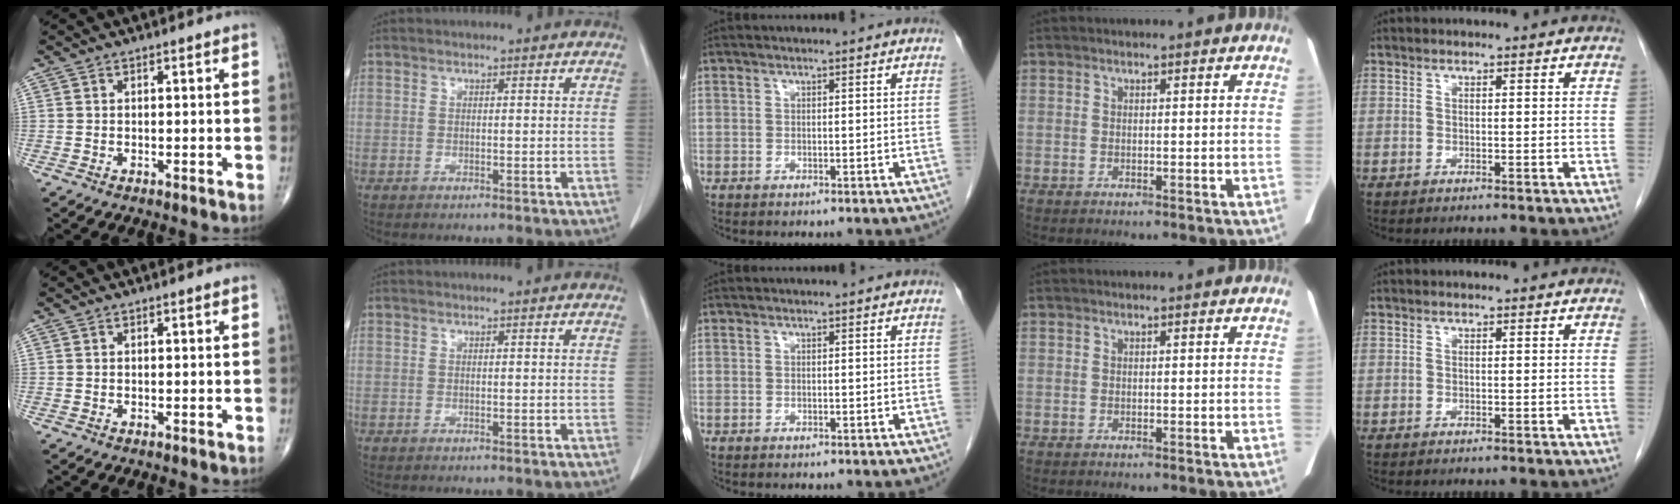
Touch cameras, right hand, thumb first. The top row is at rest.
{}